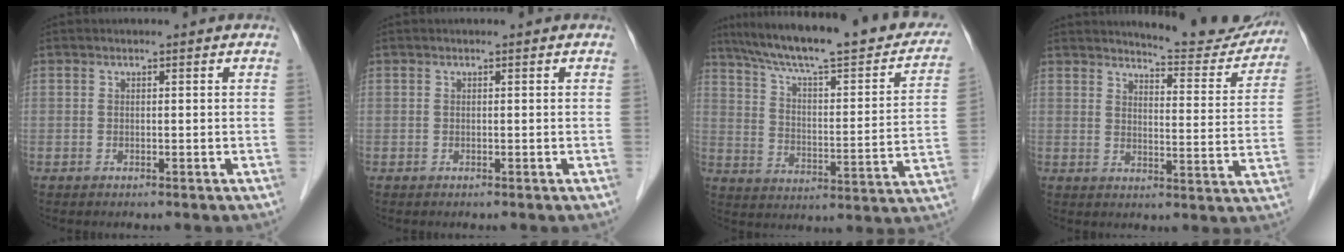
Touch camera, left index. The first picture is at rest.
{"total": 0.0}
{"total": 27.5, "force": [22.4, 4.6, 15.3], "torque": [-0.234, -0.003, 0.302]}
{"total": 13.1, "force": [12.6, 1.8, 3.0], "torque": [-0.029, -0.043, 0.144]}